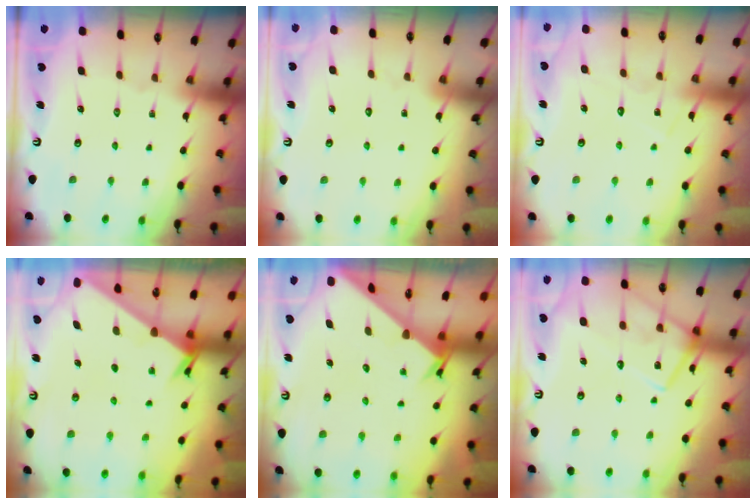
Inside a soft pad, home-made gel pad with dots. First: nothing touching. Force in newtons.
{"total": 1.9, "press": 1.9, "slide": 0.1}
{"total": 8.1, "press": 8.1, "slide": 0.3}
{"total": 2.4, "press": 2.4, "slide": 0.2}
{"total": 2.4, "press": 2.4, "slide": 0.2}
{"total": 15.1, "press": 15.1, "slide": 1.3}